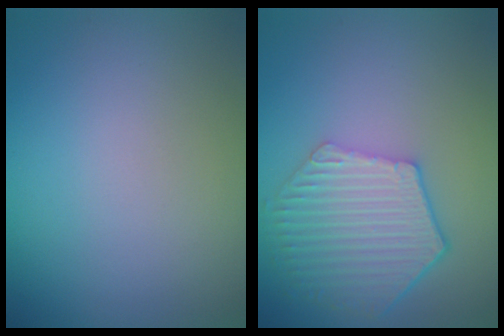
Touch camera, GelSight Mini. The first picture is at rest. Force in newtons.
{"total": 5.9, "press": 4.6, "slide": 3.7}